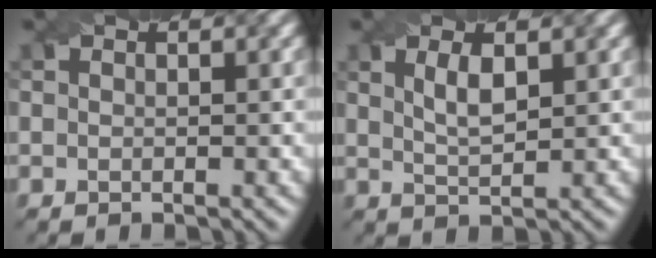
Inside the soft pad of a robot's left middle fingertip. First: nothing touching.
{"total": 2.5, "force": [1.1, 0.8, 2.1], "torque": [-0.042, -0.001, 0.023]}